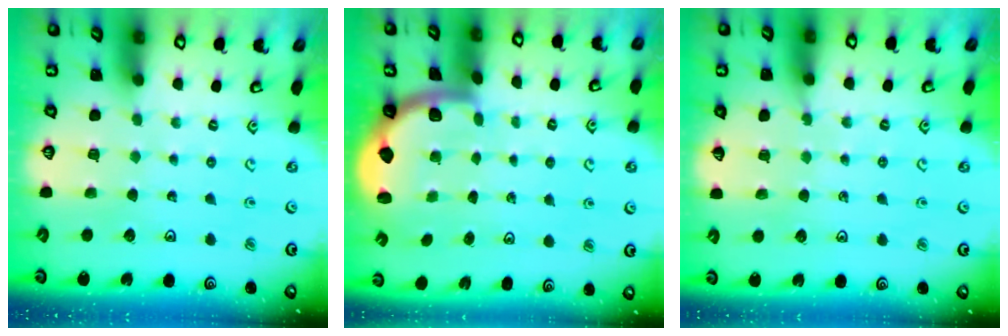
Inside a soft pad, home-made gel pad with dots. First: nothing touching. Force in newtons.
{"total": 1.9, "press": 1.8, "slide": 0.5}
{"total": 5.1, "press": 4.9, "slide": 1.2}